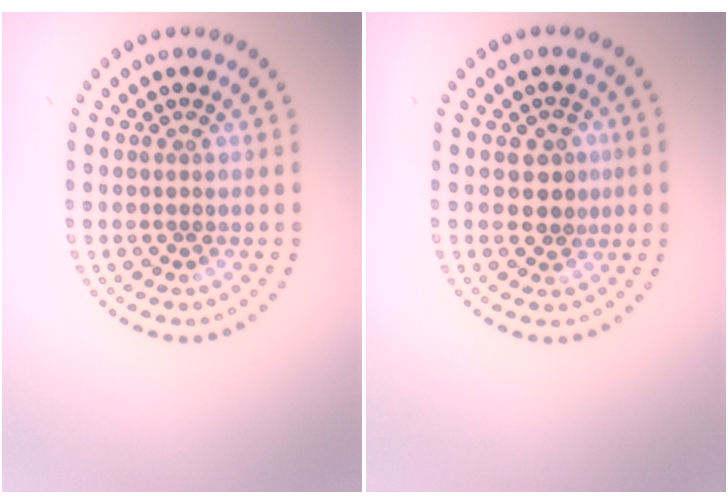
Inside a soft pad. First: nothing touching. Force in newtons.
{"total": 2.4, "press": 2.2, "slide": 0.9}